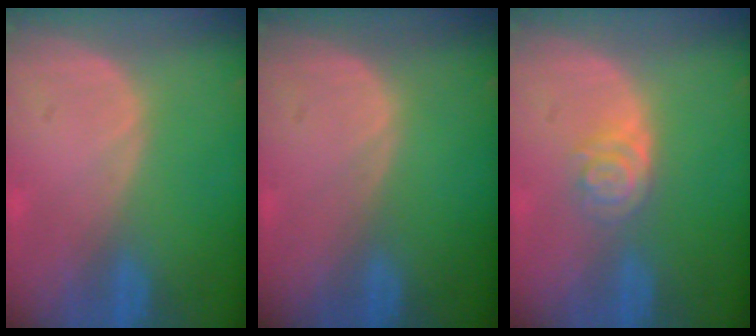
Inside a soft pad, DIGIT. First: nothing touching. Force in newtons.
{"total": 0.0}
{"total": 4.0, "press": 3.6, "slide": 1.9}